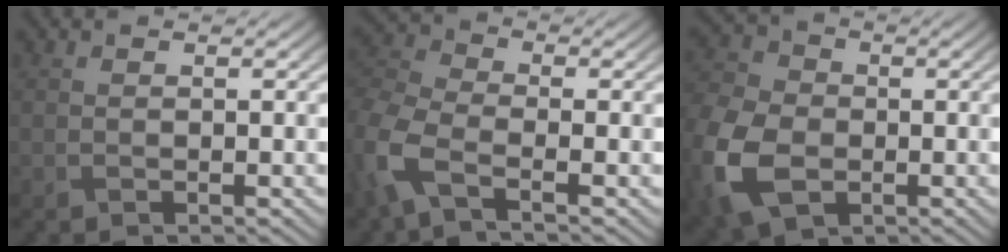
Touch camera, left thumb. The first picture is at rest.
{"total": 6.3, "force": [-2.9, 2.9, 4.8], "torque": [-0.131, -0.010, -0.078]}
{"total": 12.9, "force": [-3.8, 9.2, 8.2], "torque": [-0.247, -0.043, -0.072]}